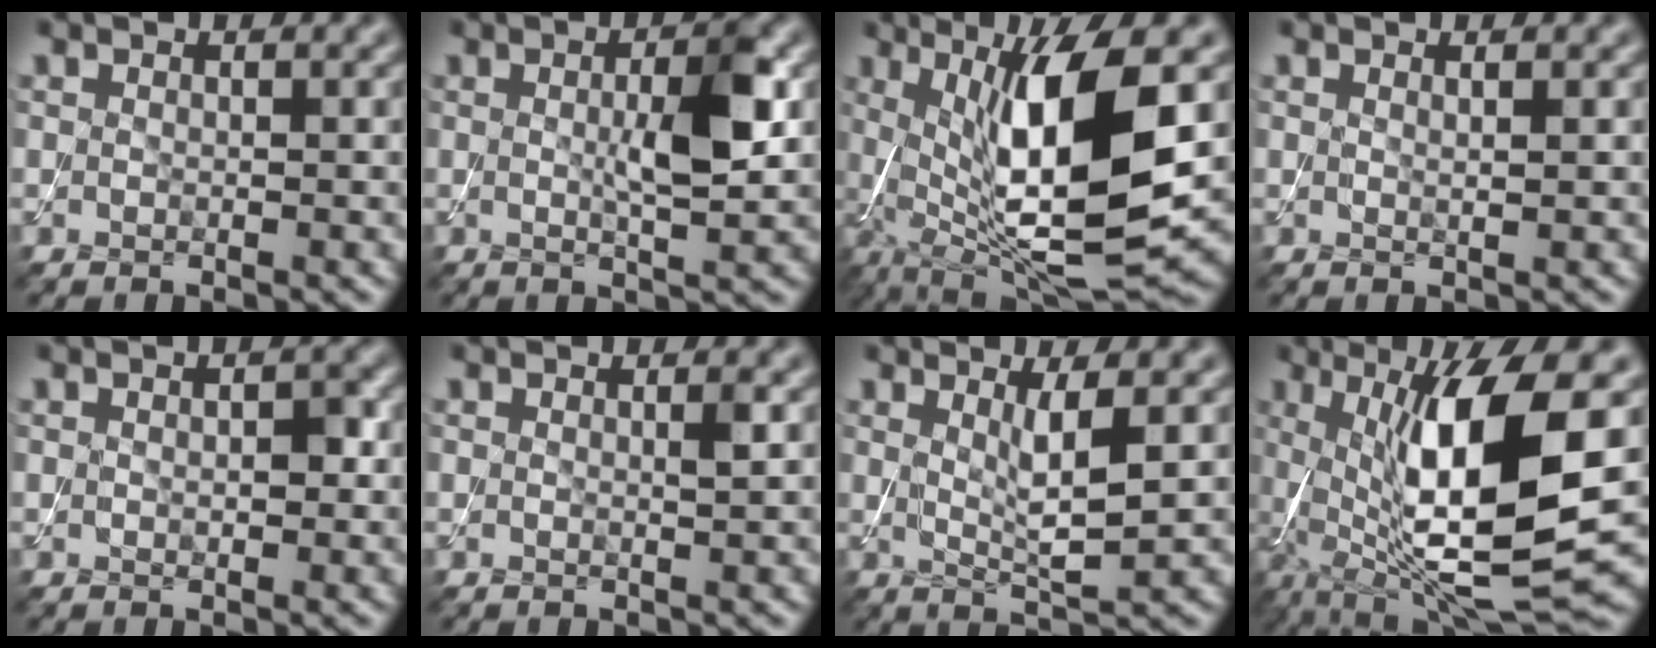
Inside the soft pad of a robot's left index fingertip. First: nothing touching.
{"total": 4.6, "force": [0.4, 1.0, 4.5], "torque": [-0.079, 0.001, 0.007]}
{"total": 12.2, "force": [1.4, 3.2, 11.7], "torque": [-0.199, -0.010, 0.033]}
{"total": 0.9, "force": [0.4, 0.3, 0.8], "torque": [-0.006, 0.001, 0.004]}
{"total": 1.8, "force": [0.1, 0.9, 1.5], "torque": [-0.024, 0.002, 0.003]}
{"total": 0.8, "force": [0.2, 0.1, 0.7], "torque": [-0.011, 0.001, 0.001]}
{"total": 3.5, "force": [1.0, 0.6, 3.3], "torque": [-0.058, -0.011, 0.021]}
{"total": 13.6, "force": [1.0, 3.6, 13.1], "torque": [-0.228, -0.013, 0.023]}